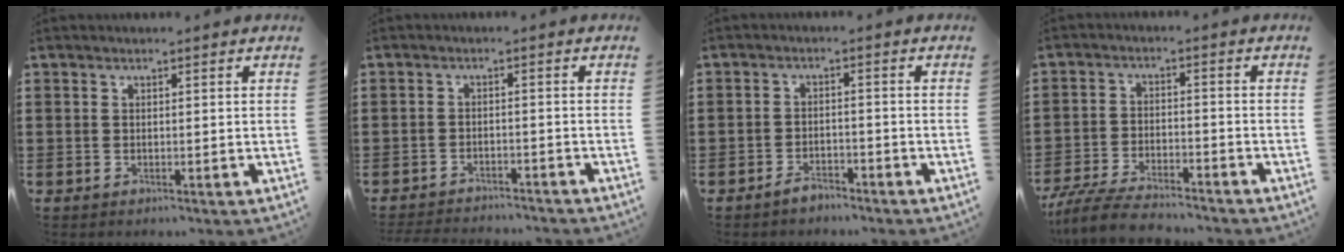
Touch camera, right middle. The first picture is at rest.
{"total": 2.7, "force": [-2.7, 0.2, -0.1], "torque": [-0.004, -0.001, -0.057]}
{"total": 2.4, "force": [-2.2, 0.8, 0.4], "torque": [-0.012, 0.003, -0.044]}
{"total": 6.5, "force": [-6.0, 0.9, 2.4], "torque": [-0.053, 0.001, -0.116]}